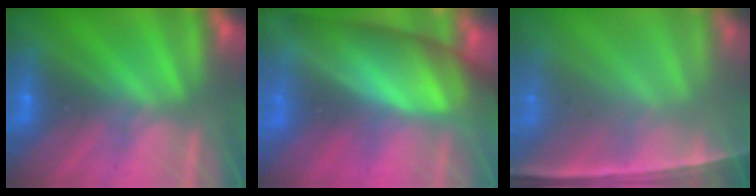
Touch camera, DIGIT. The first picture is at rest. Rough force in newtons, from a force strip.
{"total": 10.8}
{"total": 7.5}